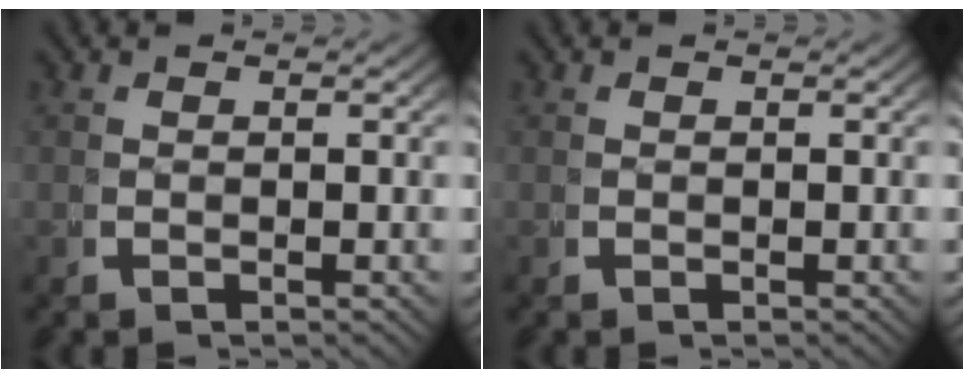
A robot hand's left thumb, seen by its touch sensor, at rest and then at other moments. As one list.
[{"total": 0.0}]